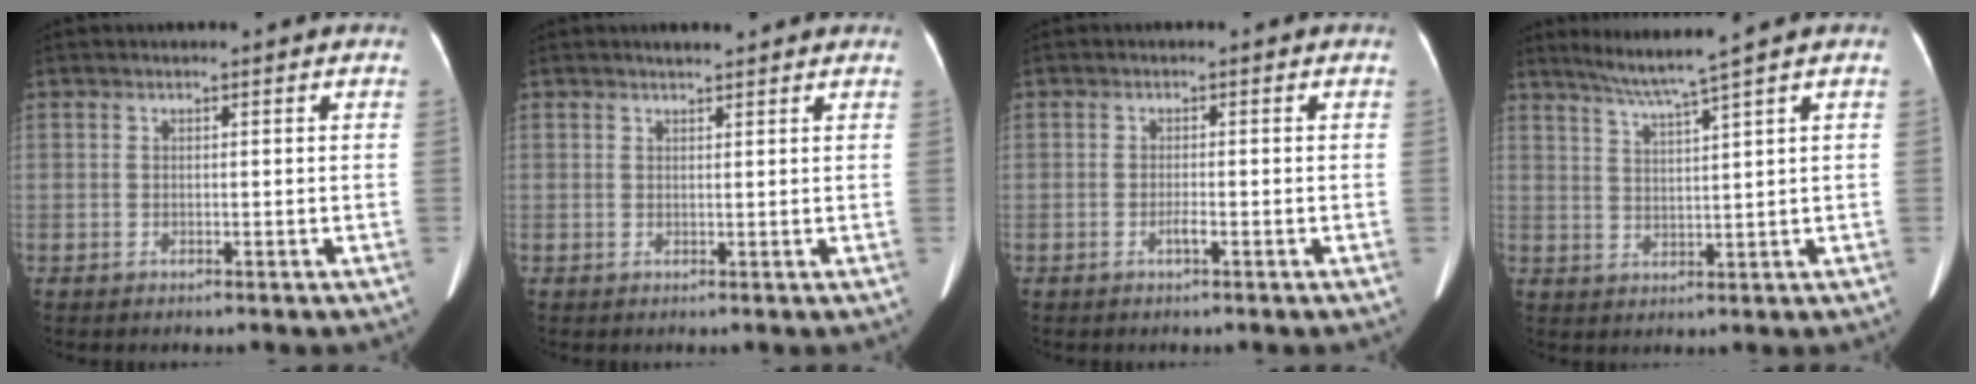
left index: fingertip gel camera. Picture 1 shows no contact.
{"total": 2.7, "force": [2.4, 0.6, 1.2], "torque": [-0.017, 0.018, 0.033]}
{"total": 1.0, "force": [-0.6, 0.0, 0.8], "torque": [-0.020, 0.000, -0.012]}
{"total": 5.6, "force": [4.4, -2.0, 2.9], "torque": [-0.058, -0.008, 0.086]}